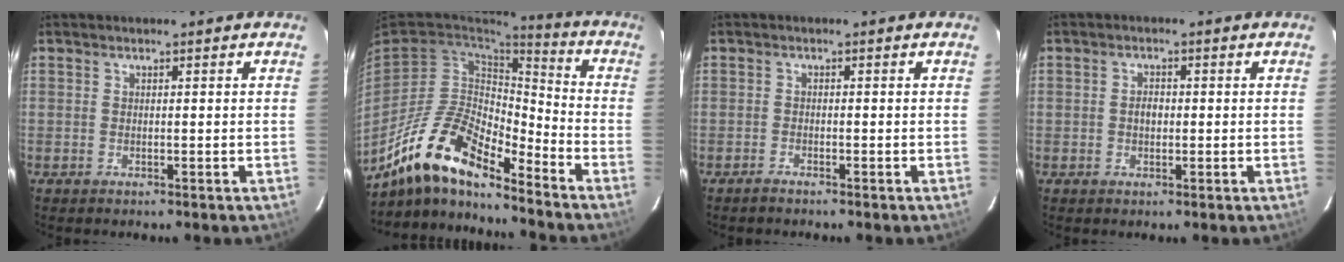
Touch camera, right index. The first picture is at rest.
{"total": 16.8, "force": [-12.6, 4.8, 10.0], "torque": [-0.193, -0.012, -0.241]}
{"total": 1.1, "force": [-1.1, 0.1, 0.3], "torque": [-0.016, 0.000, -0.023]}
{"total": 2.0, "force": [-0.2, 1.5, 1.3], "torque": [-0.023, 0.005, -0.004]}